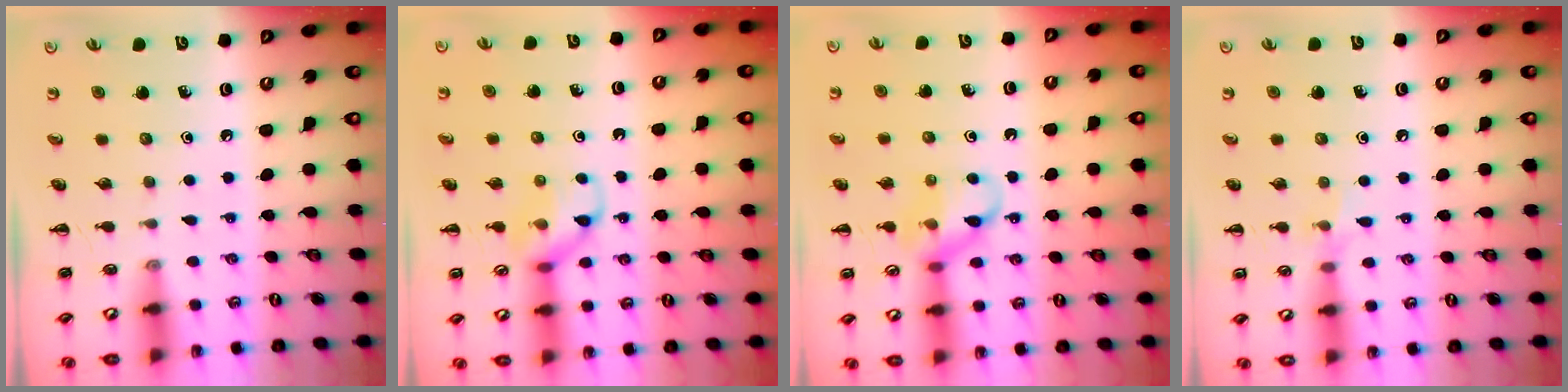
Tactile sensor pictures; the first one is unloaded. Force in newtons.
{"total": 10.2, "press": 10.2, "slide": 0.9}
{"total": 12.0, "press": 11.9, "slide": 1.7}
{"total": 5.2, "press": 4.9, "slide": 1.6}